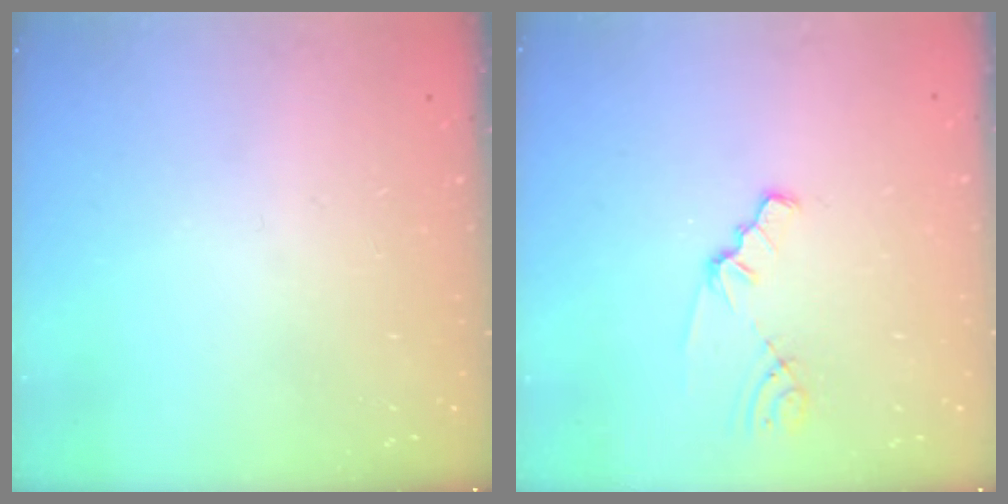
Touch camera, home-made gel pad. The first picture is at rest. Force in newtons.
{"total": 1.5, "press": 1.5, "slide": 0.3}